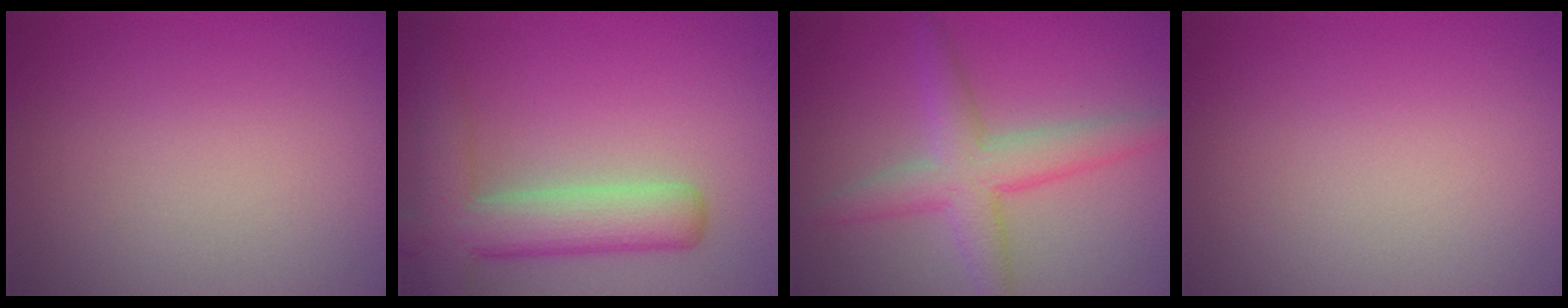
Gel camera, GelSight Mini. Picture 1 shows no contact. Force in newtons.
{"total": 6.3, "press": 6.3, "slide": 0.3}
{"total": 4.4, "press": 4.4, "slide": 0.1}
{"total": 0.0}